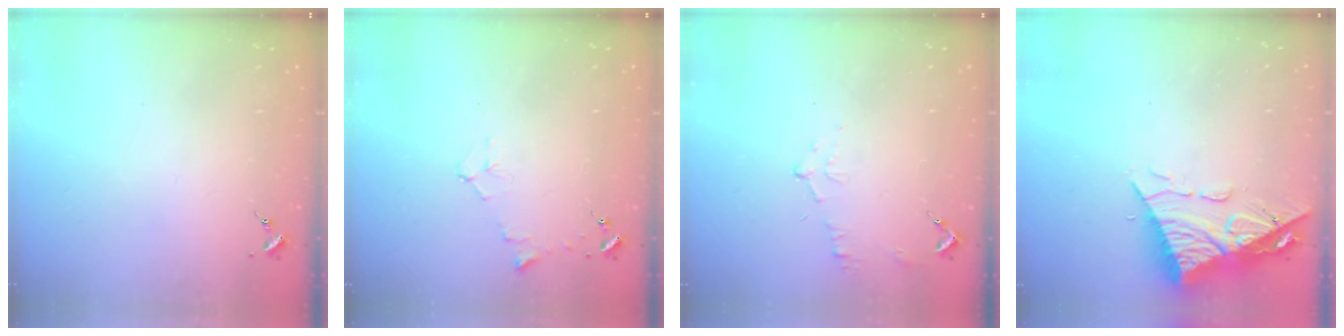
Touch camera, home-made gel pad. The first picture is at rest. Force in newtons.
{"total": 6.2, "press": 6.1, "slide": 0.7}
{"total": 6.0, "press": 5.9, "slide": 0.7}
{"total": 12.3, "press": 12.2, "slide": 1.3}